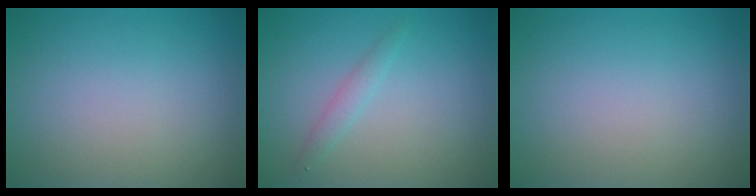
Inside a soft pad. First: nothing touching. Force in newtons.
{"total": 1.3, "press": 1.3, "slide": 0.0}
{"total": 0.0}